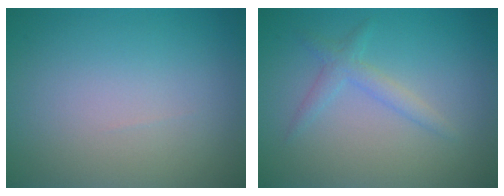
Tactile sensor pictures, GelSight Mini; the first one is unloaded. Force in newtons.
{"total": 1.7, "press": 1.7, "slide": 0.1}